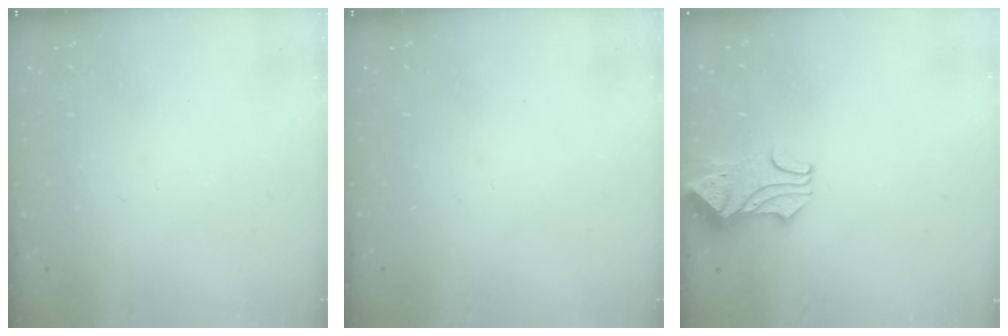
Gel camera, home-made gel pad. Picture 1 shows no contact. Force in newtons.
{"total": 0.0}
{"total": 1.7, "press": 1.4, "slide": 1.0}